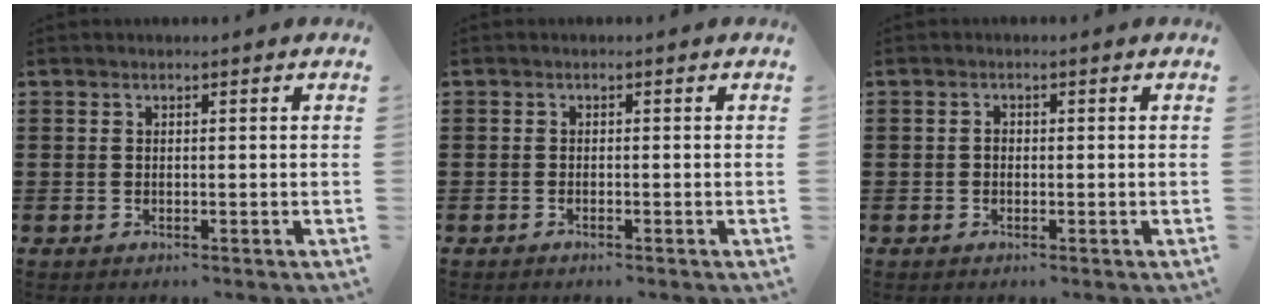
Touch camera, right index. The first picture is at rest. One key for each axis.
{"total": 0.6, "fx": -0.6, "fy": -0.2, "fz": 0.2, "tx": -0.006, "ty": -0.006, "tz": -0.010}
{"total": 0.8, "fx": -0.3, "fy": 0.5, "fz": 0.5, "tx": -0.012, "ty": -0.001, "tz": -0.006}